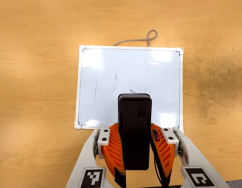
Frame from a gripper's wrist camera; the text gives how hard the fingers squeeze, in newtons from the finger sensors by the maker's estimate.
{"total": 7.2, "left": 6.1, "right": 8.4}